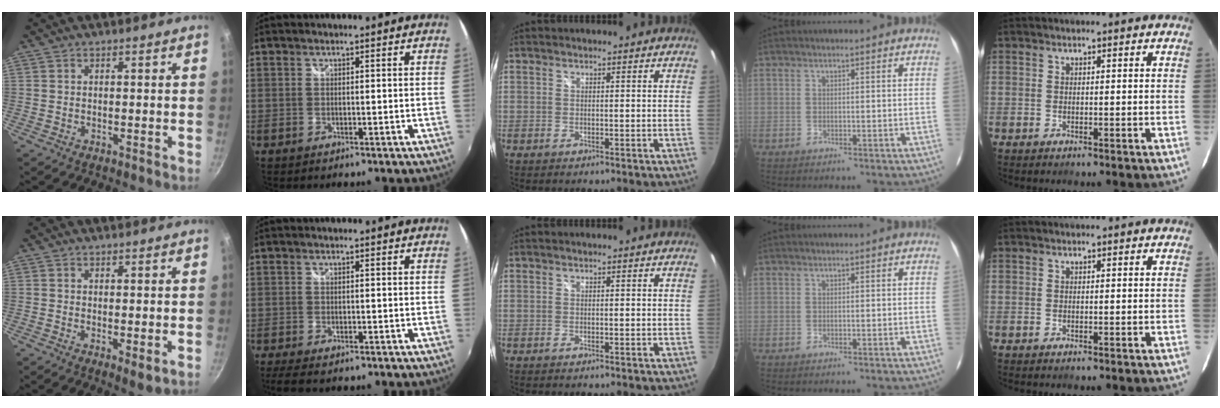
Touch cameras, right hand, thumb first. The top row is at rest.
{"thumb": {"total": 2.6, "force": [0.2, 1.0, 2.4], "torque": [-0.037, -0.013, 0.002]}, "index": {"total": 5.1, "force": [-3.9, 1.6, 2.9], "torque": [-0.072, -0.022, -0.069]}}